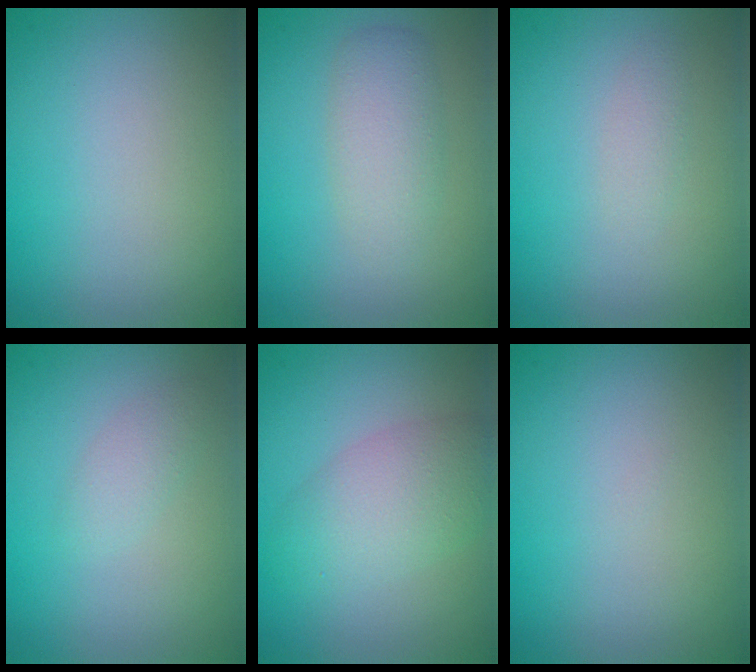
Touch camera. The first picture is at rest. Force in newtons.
{"total": 3.0, "press": 3.0, "slide": 0.1}
{"total": 0.9, "press": 0.9, "slide": 0.0}
{"total": 1.3, "press": 1.3, "slide": 0.0}
{"total": 4.5, "press": 4.5, "slide": 0.1}
{"total": 0.0}